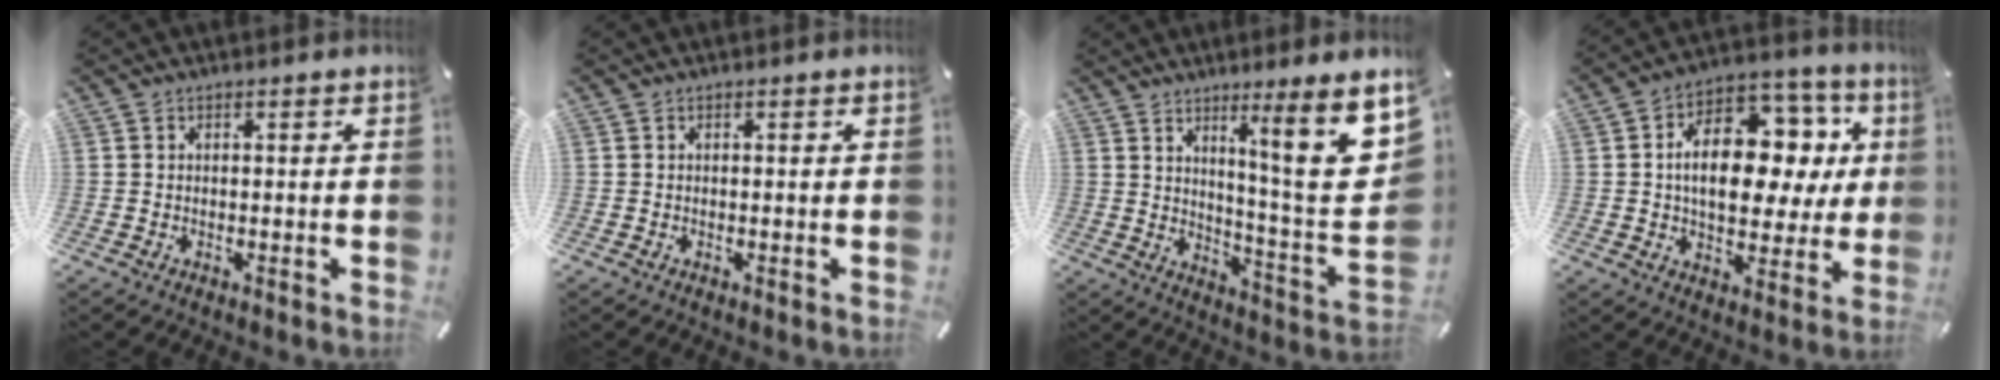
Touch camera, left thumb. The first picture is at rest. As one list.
[{"total": 0.0}, {"total": 15.7, "force": [8.2, 0.7, 13.4], "torque": [-0.198, -0.074, 0.114]}, {"total": 17.1, "force": [2.9, 11.1, 12.7], "torque": [-0.201, -0.011, 0.054]}]